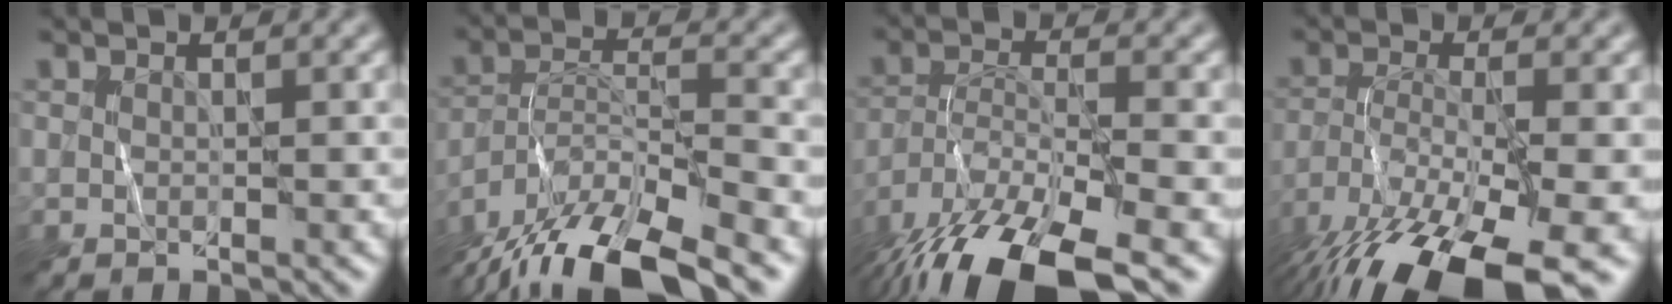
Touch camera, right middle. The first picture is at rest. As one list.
[{"total": 14.6, "force": [-12.3, 3.5, 6.9], "torque": [-0.130, -0.013, -0.196]}, {"total": 13.1, "force": [-9.6, 3.9, 7.9], "torque": [-0.162, -0.020, -0.168]}, {"total": 14.1, "force": [-9.5, 4.0, 9.6], "torque": [-0.202, -0.028, -0.156]}]